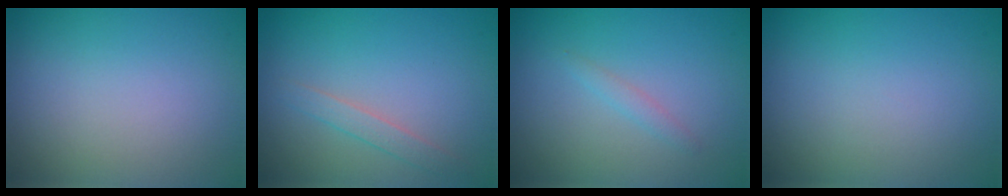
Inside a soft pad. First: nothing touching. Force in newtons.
{"total": 1.3, "press": 1.3, "slide": 0.1}
{"total": 0.9, "press": 0.9, "slide": 0.1}
{"total": 0.0}